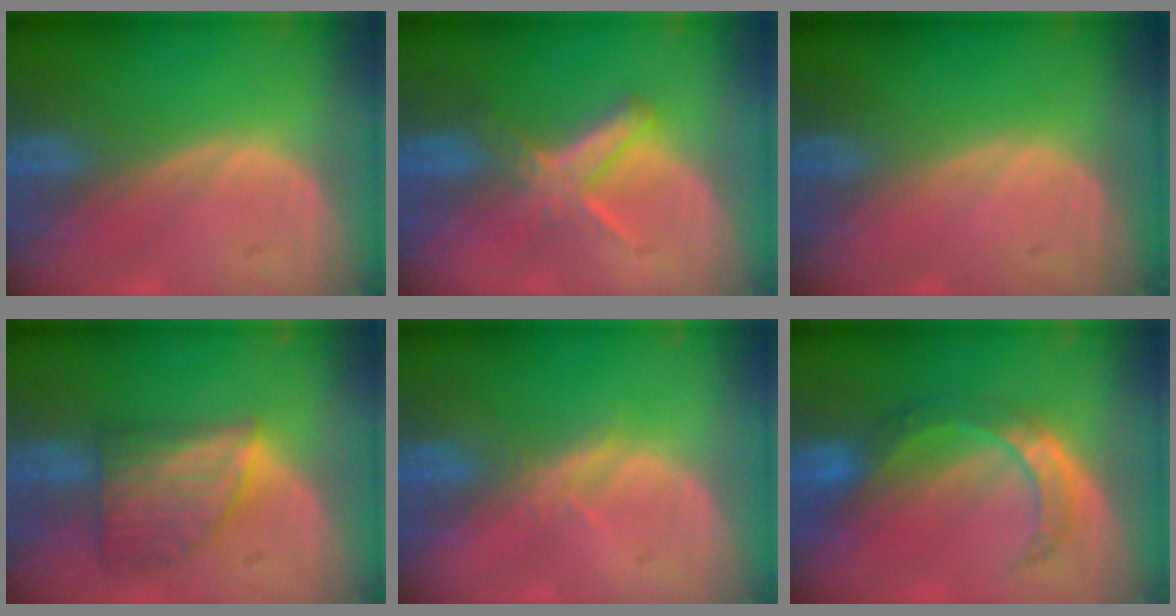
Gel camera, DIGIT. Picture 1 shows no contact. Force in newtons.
{"total": 5.6, "press": 5.1, "slide": 2.3}
{"total": 0.0}
{"total": 7.2, "press": 6.6, "slide": 2.8}
{"total": 1.8, "press": 1.6, "slide": 0.7}
{"total": 5.7, "press": 5.7, "slide": 0.2}